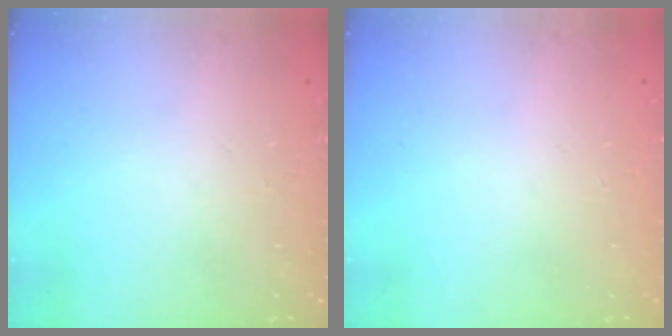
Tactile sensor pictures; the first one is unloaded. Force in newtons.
{"total": 0.0}